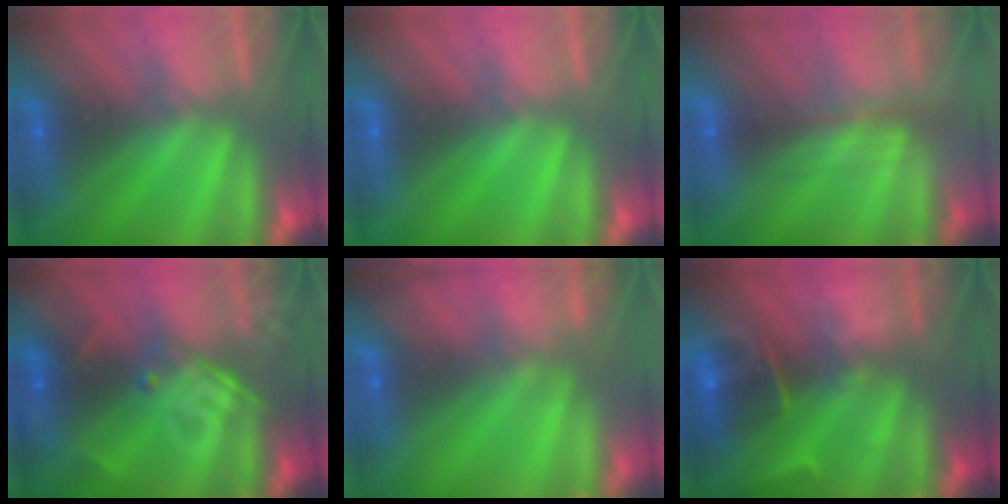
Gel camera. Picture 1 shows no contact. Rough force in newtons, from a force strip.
{"total": 0.0}
{"total": 2.4}
{"total": 2.5}
{"total": 7.6}
{"total": 8.7}